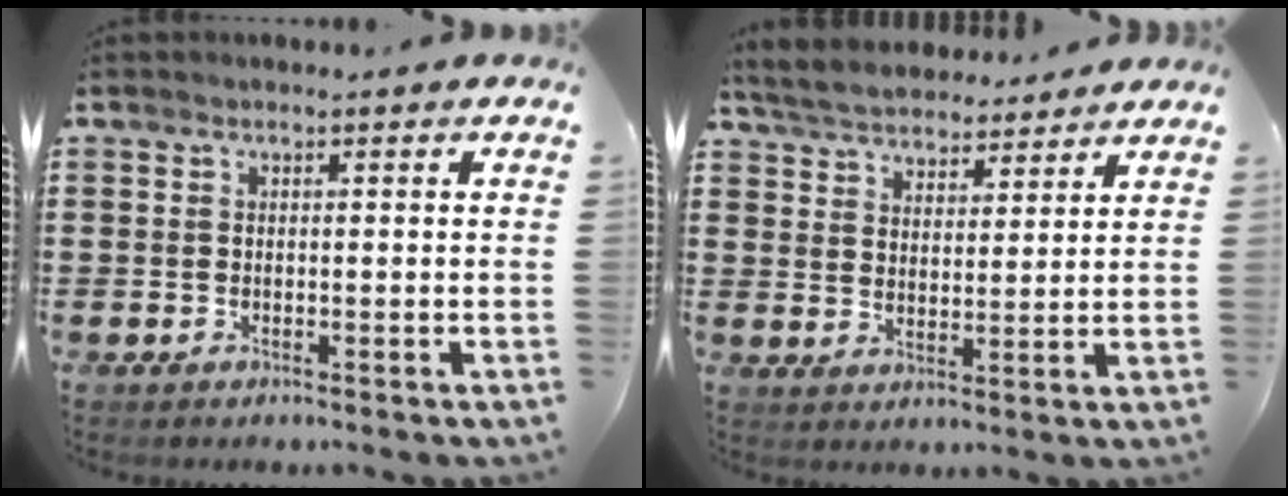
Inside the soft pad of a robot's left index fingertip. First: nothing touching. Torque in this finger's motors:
{"motor_torque": [2.14, 0.00, 0.23, 0.06]}